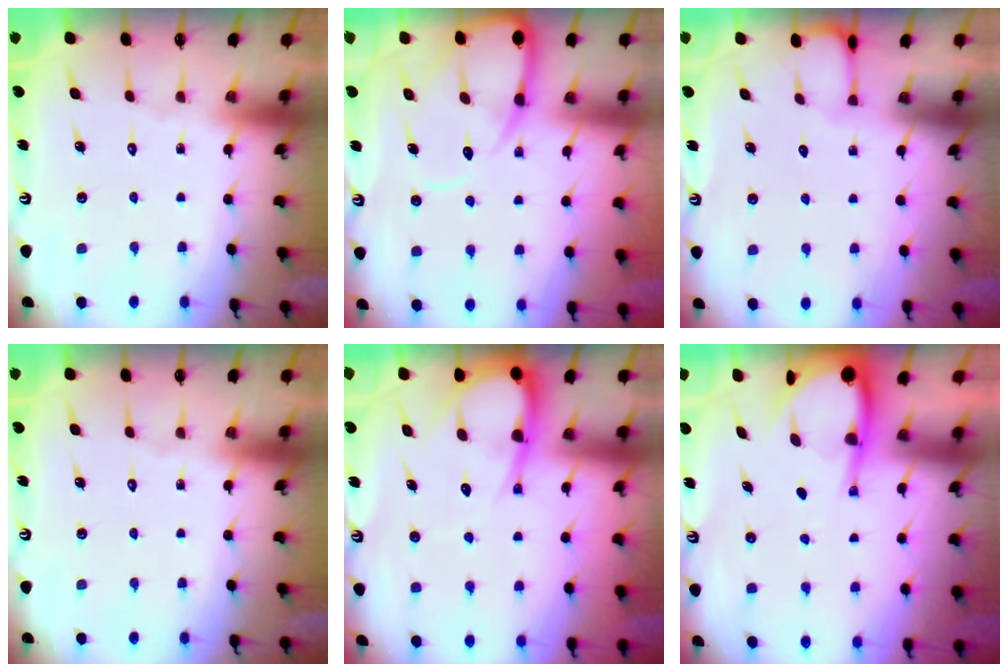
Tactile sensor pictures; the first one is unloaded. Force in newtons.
{"total": 9.4, "press": 9.4, "slide": 1.0}
{"total": 0.9, "press": 0.9, "slide": 0.0}
{"total": 0.0}
{"total": 8.7, "press": 8.6, "slide": 0.7}
{"total": 7.3, "press": 7.3, "slide": 0.9}